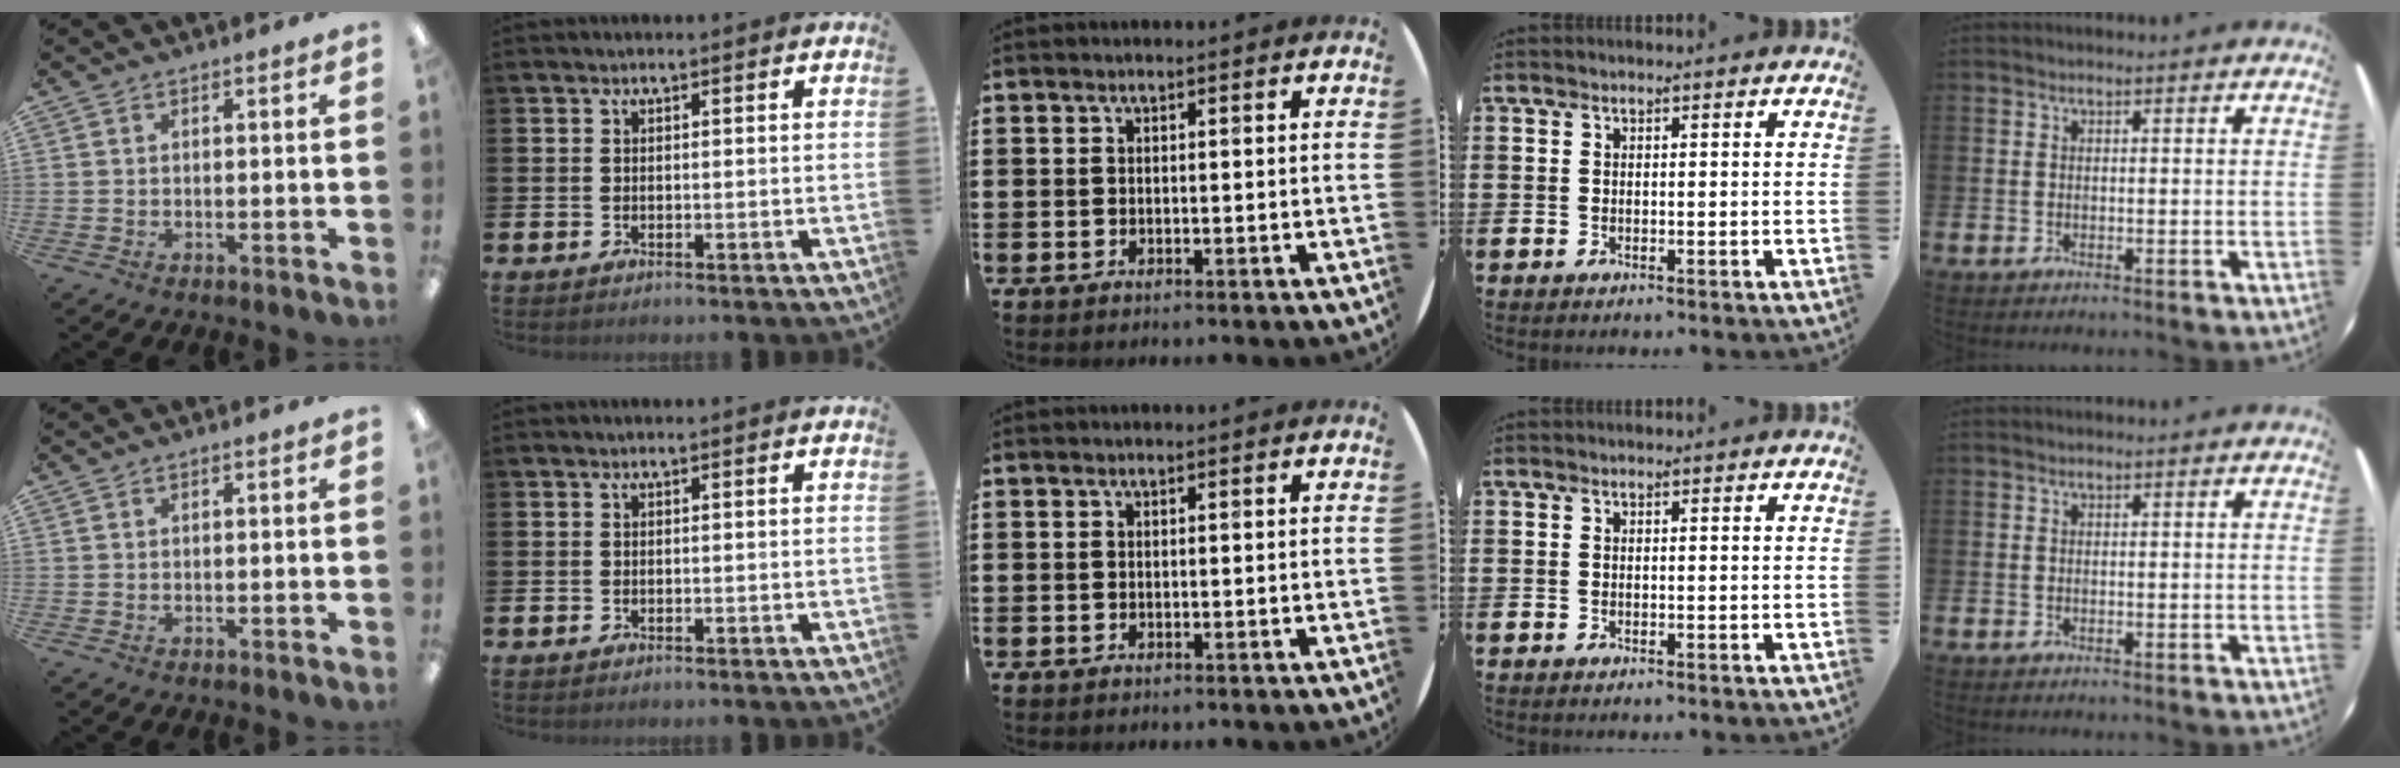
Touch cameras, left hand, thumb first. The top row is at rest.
{}